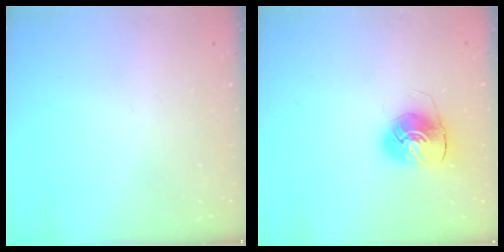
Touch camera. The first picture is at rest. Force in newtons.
{"total": 8.6, "press": 8.6, "slide": 0.6}